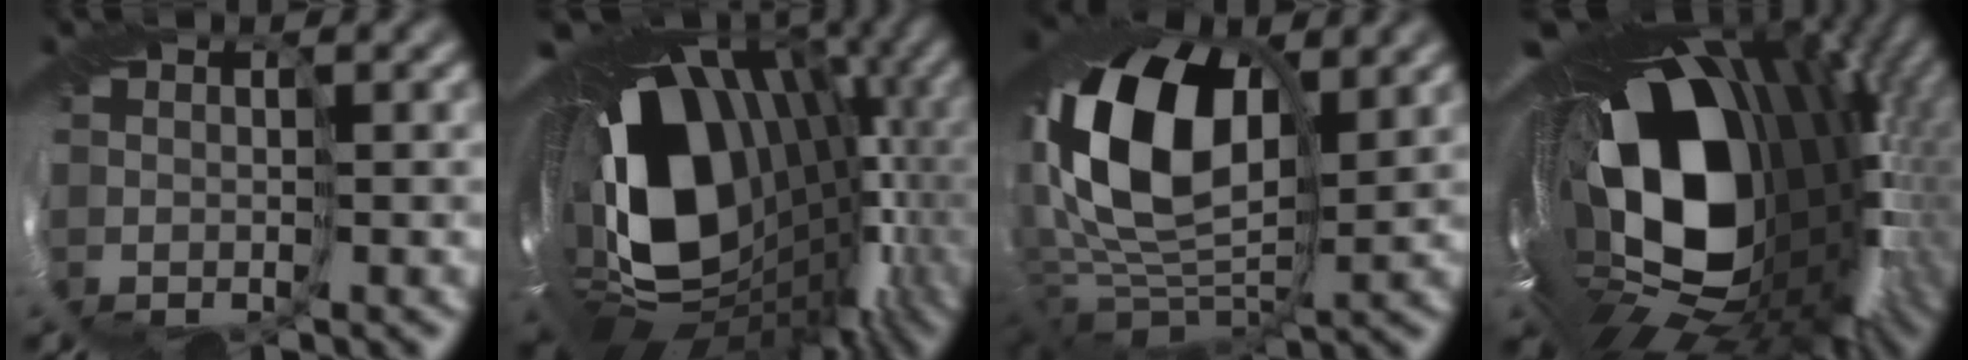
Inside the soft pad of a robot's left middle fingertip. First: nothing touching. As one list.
[{"total": 20.1, "force": [0.0, 13.2, 15.2], "torque": [-0.278, -0.025, 0.002]}, {"total": 16.1, "force": [2.5, 10.1, 12.3], "torque": [-0.261, 0.009, 0.038]}, {"total": 21.3, "force": [0.4, 12.6, 17.1], "torque": [-0.289, -0.032, -0.001]}]